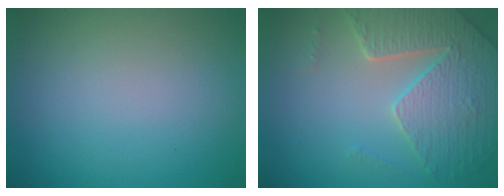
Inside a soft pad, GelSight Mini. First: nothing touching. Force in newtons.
{"total": 5.1, "press": 4.6, "slide": 2.1}